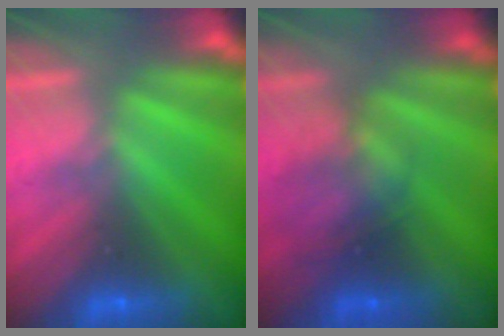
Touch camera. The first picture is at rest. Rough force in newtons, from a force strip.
{"total": 2.2}